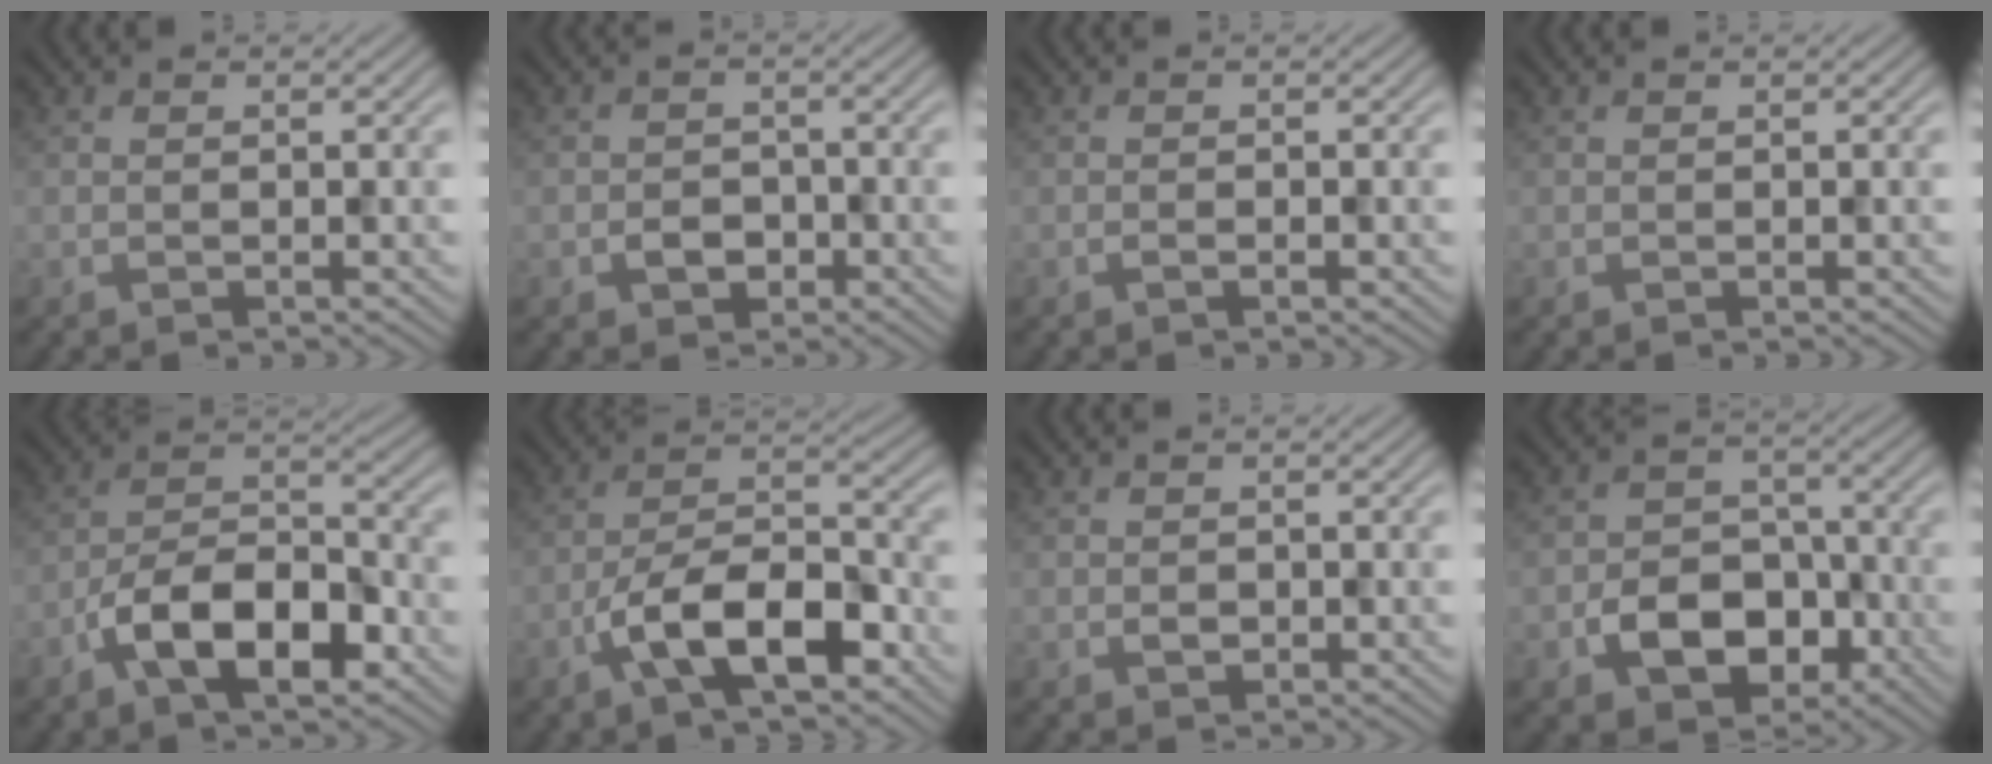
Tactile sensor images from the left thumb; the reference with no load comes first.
{"total": 2.7, "force": [-1.2, 2.1, 1.3], "torque": [-0.020, -0.002, -0.025]}
{"total": 0.7, "force": [-0.4, 0.2, 0.5], "torque": [-0.010, 0.001, -0.007]}
{"total": 0.0}
{"total": 10.8, "force": [-5.3, 5.0, 7.9], "torque": [-0.137, 0.007, -0.113]}
{"total": 10.5, "force": [-5.4, 4.3, 7.9], "torque": [-0.133, 0.006, -0.112]}
{"total": 1.1, "force": [-0.2, 0.9, 0.6], "torque": [-0.009, -0.006, -0.006]}
{"total": 7.8, "force": [-3.3, 5.6, 4.4], "torque": [-0.077, -0.011, -0.058]}